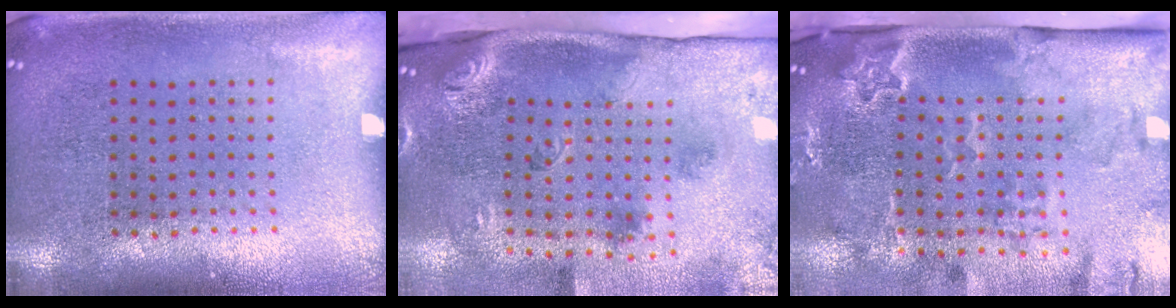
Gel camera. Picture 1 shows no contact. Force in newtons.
{"total": 3.4, "press": 2.1, "slide": 2.7}
{"total": 3.4, "press": 2.4, "slide": 2.5}